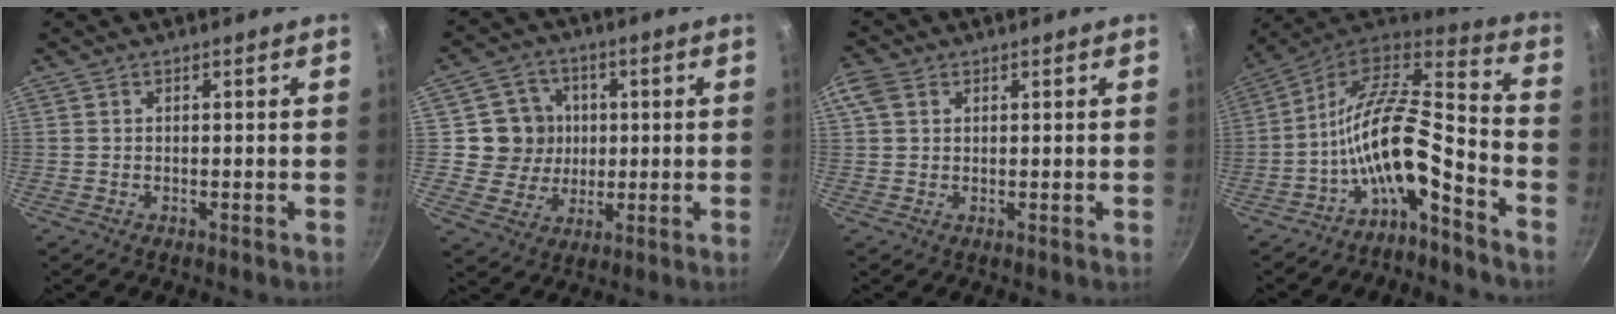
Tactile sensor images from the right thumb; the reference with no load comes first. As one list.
[{"total": 9.5, "force": [1.1, 9.1, 2.5], "torque": [-0.009, 0.001, 0.015]}, {"total": 4.1, "force": [1.6, 2.9, 2.4], "torque": [-0.048, 0.008, 0.029]}, {"total": 14.8, "force": [-7.3, 5.2, 11.8], "torque": [-0.212, 0.079, -0.144]}]